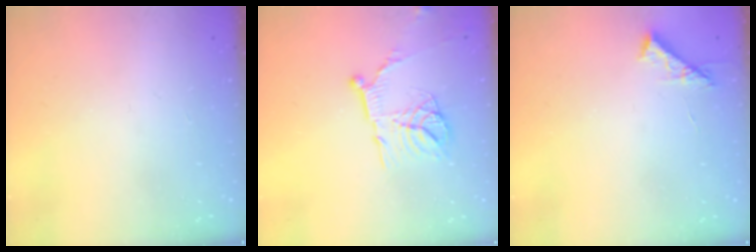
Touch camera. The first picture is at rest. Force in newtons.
{"total": 14.7, "press": 14.7, "slide": 1.6}
{"total": 6.0, "press": 6.0, "slide": 0.5}